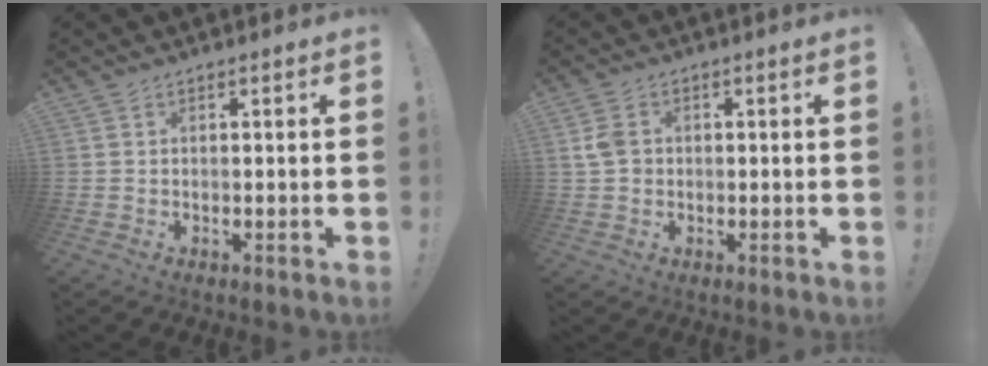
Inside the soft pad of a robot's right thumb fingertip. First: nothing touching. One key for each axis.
{"total": 4.7, "fx": 0.4, "fy": 3.8, "fz": 2.7, "tx": -0.047, "ty": 0.006, "tz": 0.009}